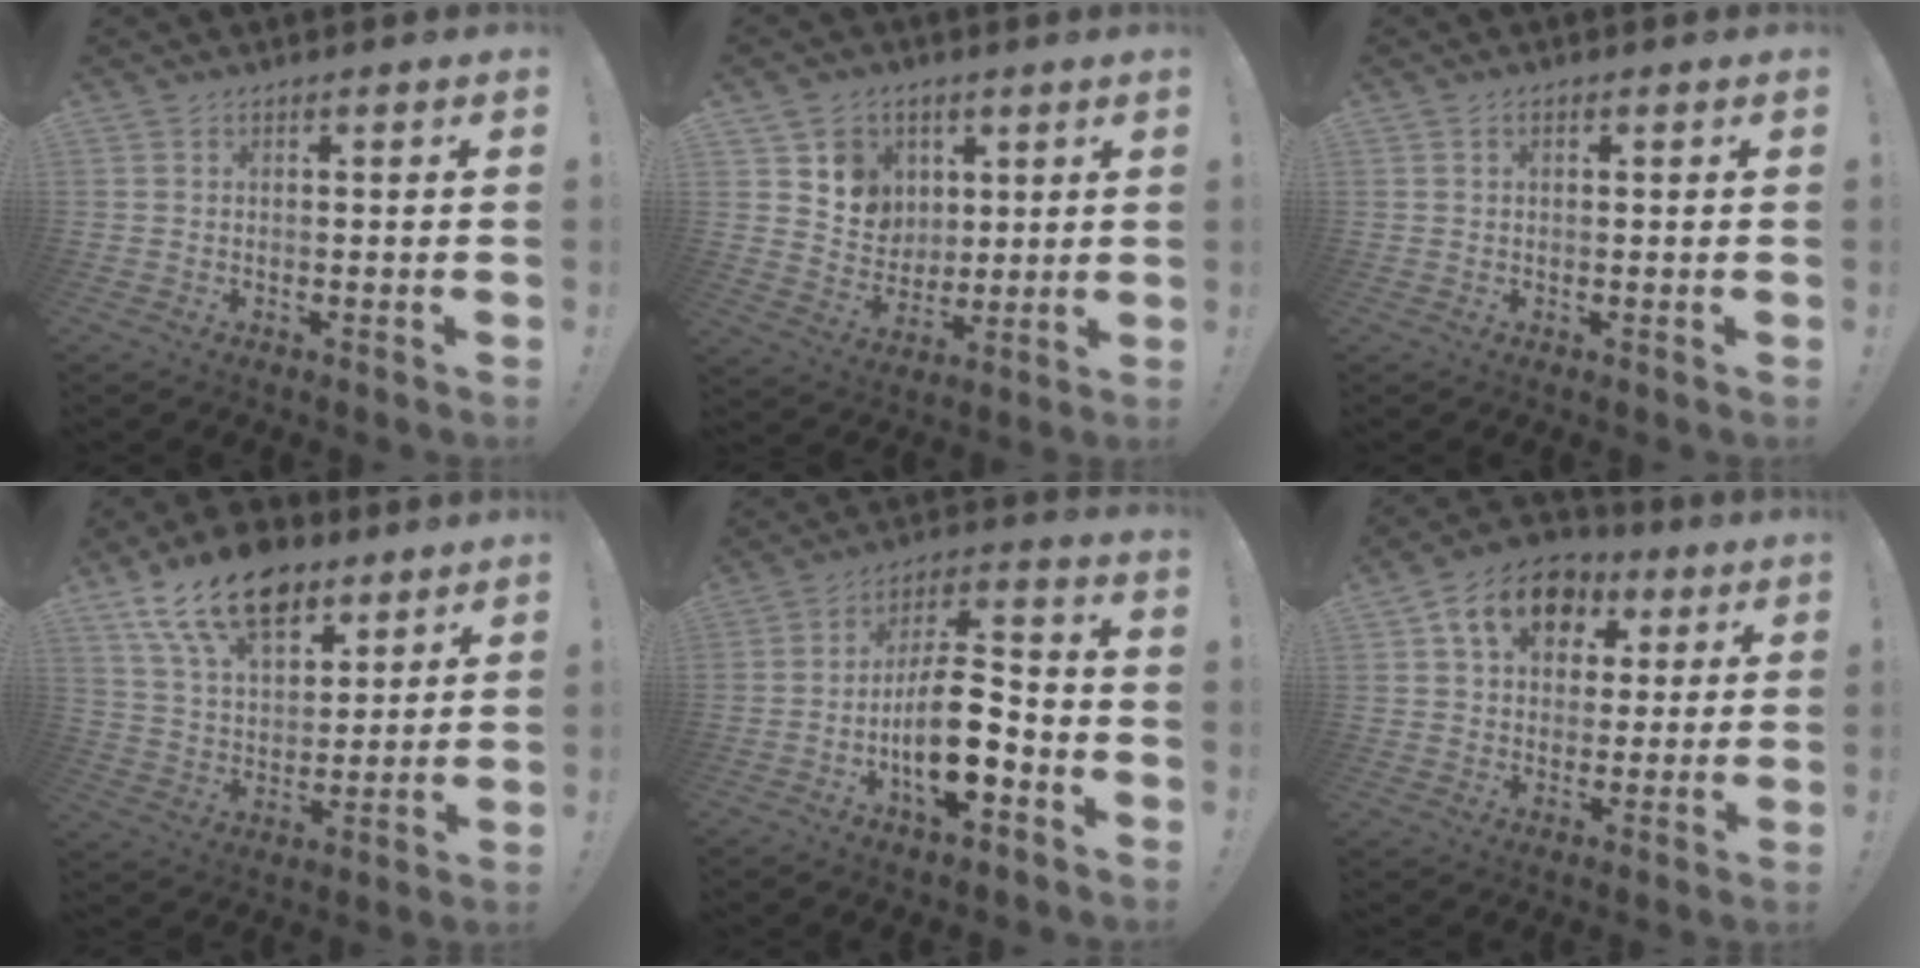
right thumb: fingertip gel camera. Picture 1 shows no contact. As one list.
[{"total": 9.0, "force": [4.1, 7.9, 1.2], "torque": [-0.020, -0.039, 0.087]}, {"total": 1.0, "force": [0.4, 0.7, 0.7], "torque": [-0.009, 0.001, 0.005]}, {"total": 18.2, "force": [11.4, 10.2, 9.9], "torque": [-0.169, -0.066, 0.211]}, {"total": 16.3, "force": [-5.8, 6.9, 13.6], "torque": [-0.237, 0.031, -0.093]}, {"total": 14.5, "force": [5.9, 10.8, 7.7], "torque": [-0.118, -0.011, 0.112]}]